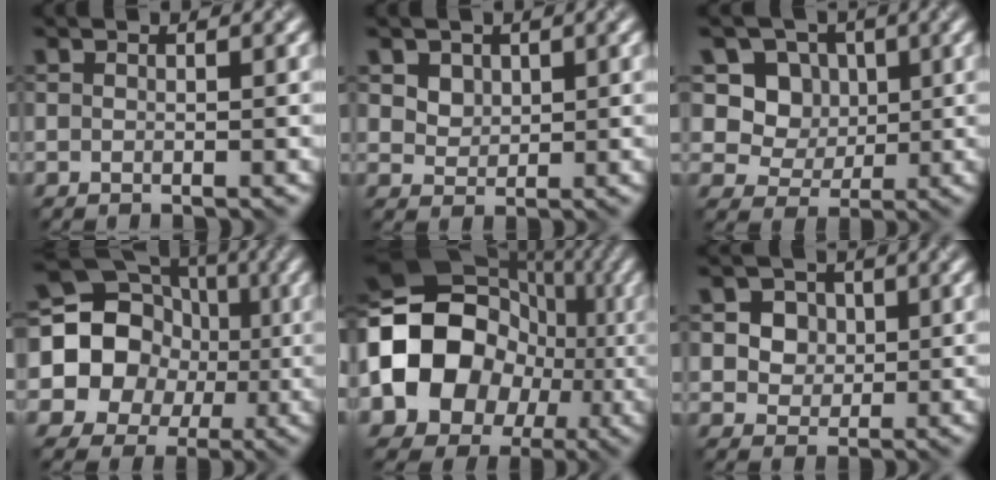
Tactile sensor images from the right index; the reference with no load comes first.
{"total": 2.8, "force": [1.5, 2.1, 1.2], "torque": [-0.038, -0.003, 0.041]}
{"total": 7.1, "force": [2.6, 6.0, 2.9], "torque": [-0.052, -0.002, 0.042]}
{"total": 14.2, "force": [-0.4, 12.8, 6.2], "torque": [-0.126, 0.038, -0.040]}
{"total": 14.2, "force": [-1.8, 11.2, 8.4], "torque": [-0.156, 0.002, -0.047]}
{"total": 4.8, "force": [1.7, 4.0, 2.2], "torque": [-0.033, 0.012, 0.023]}